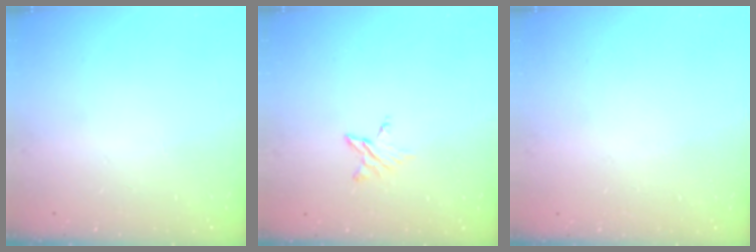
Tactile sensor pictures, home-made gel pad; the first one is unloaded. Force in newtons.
{"total": 4.2, "press": 4.2, "slide": 0.4}
{"total": 0.0}